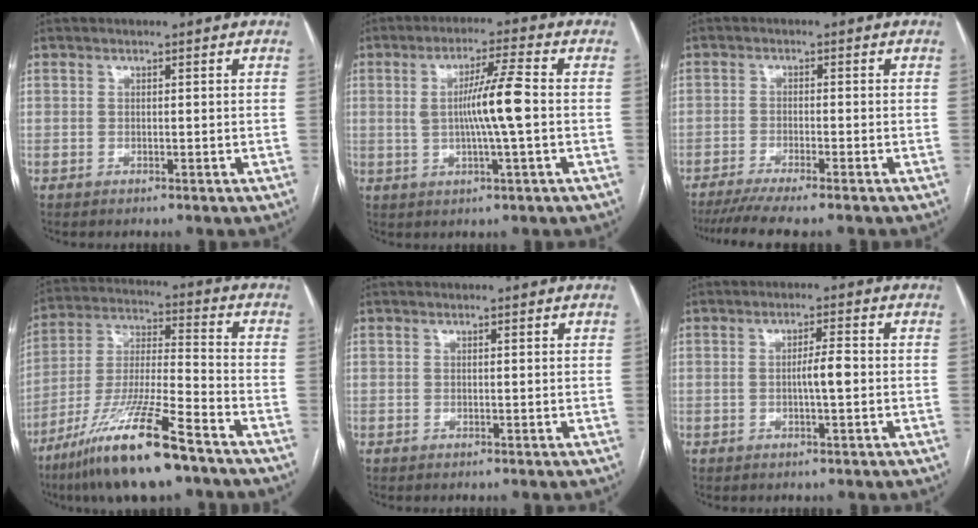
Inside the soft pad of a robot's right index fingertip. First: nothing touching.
{"total": 7.8, "force": [0.0, -0.5, 7.8], "torque": [-0.139, 0.002, 0.000]}
{"total": 8.4, "force": [-7.1, -0.2, 4.6], "torque": [-0.062, -0.018, -0.113]}
{"total": 17.4, "force": [-11.5, 1.6, 12.9], "torque": [-0.271, -0.036, -0.213]}
{"total": 0.0}
{"total": 3.1, "force": [-0.4, 0.2, 3.1], "torque": [-0.053, 0.001, -0.007]}